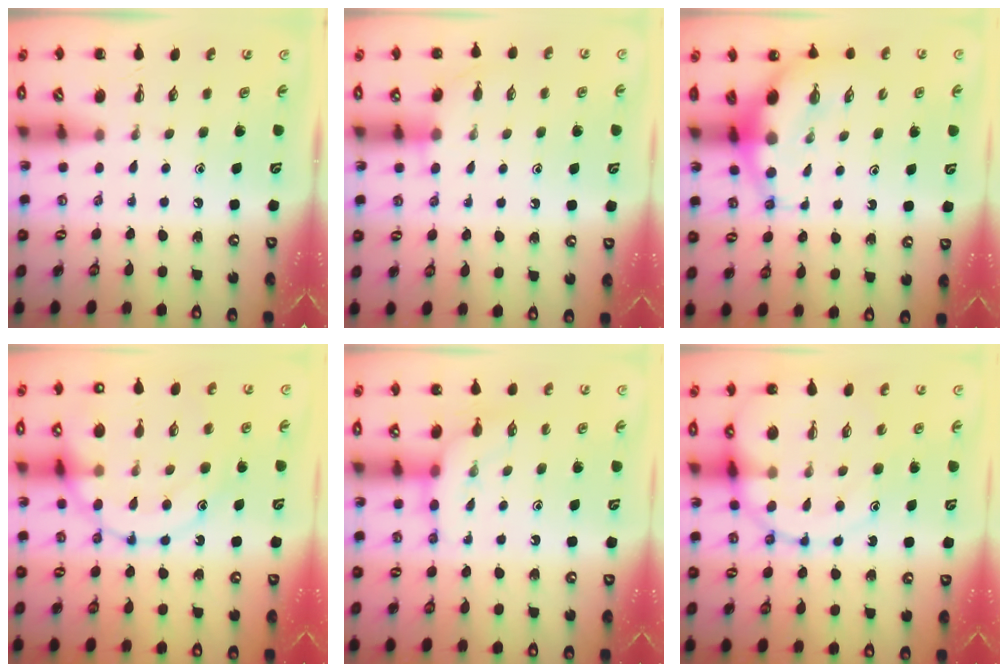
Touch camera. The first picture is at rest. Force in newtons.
{"total": 6.8, "press": 6.7, "slide": 1.3}
{"total": 8.8, "press": 8.7, "slide": 1.2}
{"total": 18.3, "press": 18.3, "slide": 1.4}
{"total": 9.7, "press": 9.7, "slide": 0.8}
{"total": 15.0, "press": 14.7, "slide": 2.6}